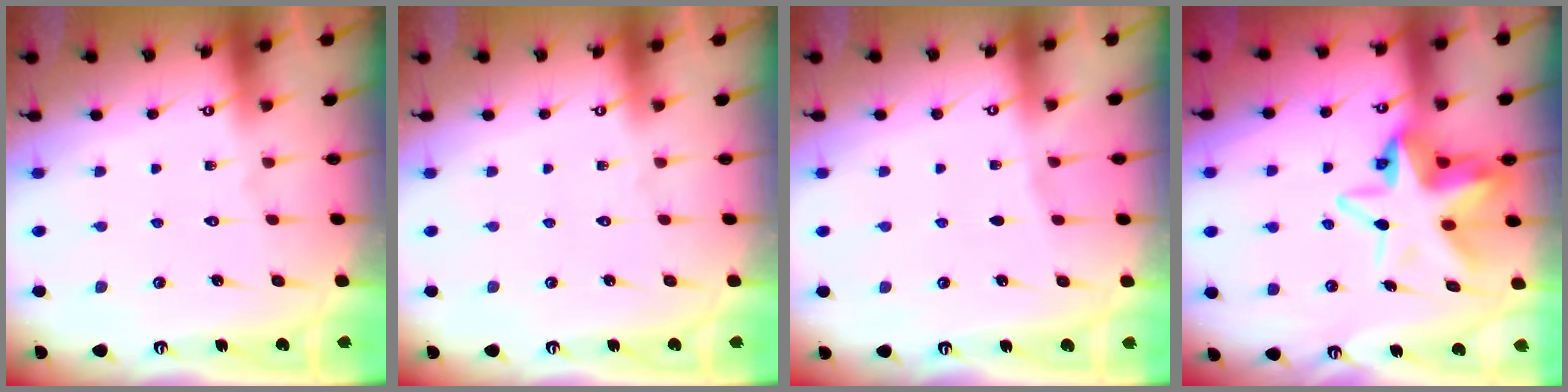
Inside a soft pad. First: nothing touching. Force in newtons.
{"total": 0.0}
{"total": 2.1, "press": 2.1, "slide": 0.3}
{"total": 12.4, "press": 12.2, "slide": 2.1}